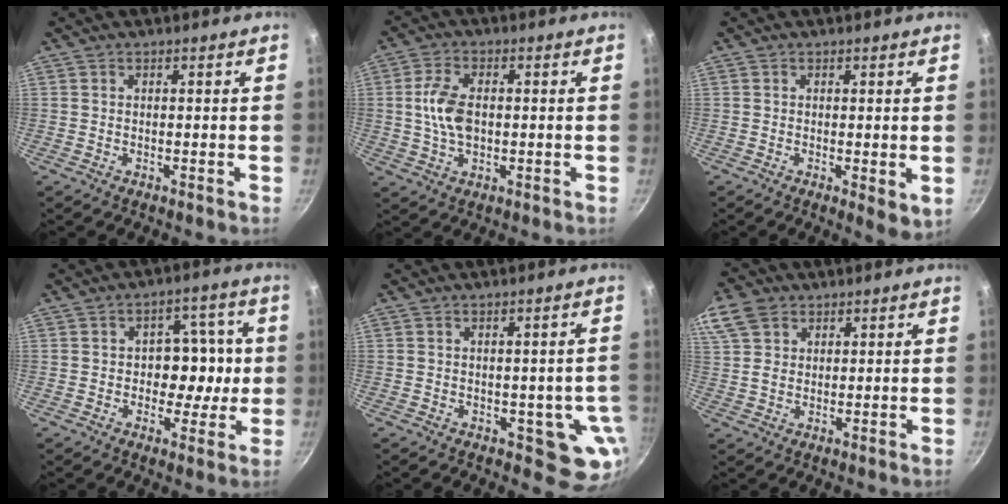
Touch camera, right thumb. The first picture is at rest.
{"total": 7.7, "force": [0.2, 4.6, 6.2], "torque": [-0.119, 0.010, 0.001]}
{"total": 3.5, "force": [-0.1, 1.5, 3.2], "torque": [-0.046, -0.012, -0.001]}
{"total": 9.2, "force": [-0.4, 7.1, 5.8], "torque": [-0.023, 0.013, -0.010]}
{"total": 7.4, "force": [-1.2, 4.5, 5.7], "torque": [-0.028, 0.003, -0.011]}
{"total": 9.5, "force": [4.7, 6.8, 4.6], "torque": [-0.090, 0.006, 0.089]}